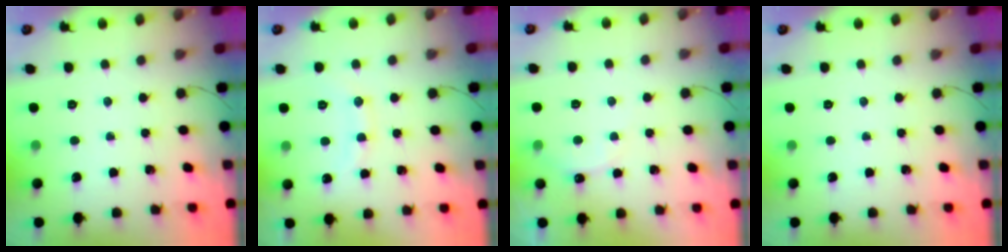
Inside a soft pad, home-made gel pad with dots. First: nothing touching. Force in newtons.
{"total": 8.6, "press": 8.6, "slide": 0.6}
{"total": 6.1, "press": 6.0, "slide": 0.9}
{"total": 0.0}